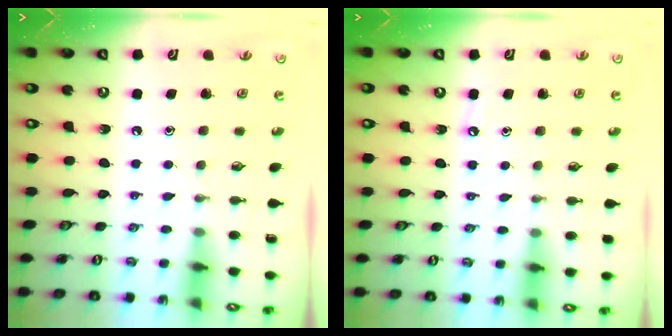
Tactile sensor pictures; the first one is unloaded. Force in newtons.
{"total": 3.3, "press": 3.3, "slide": 0.5}